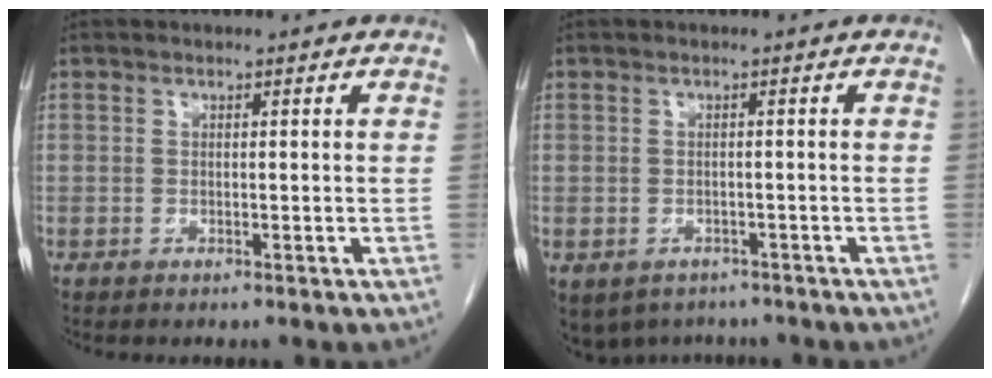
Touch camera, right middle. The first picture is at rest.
{"total": 7.8, "force": [-6.1, 4.6, 1.7], "torque": [-0.033, 0.001, -0.074]}